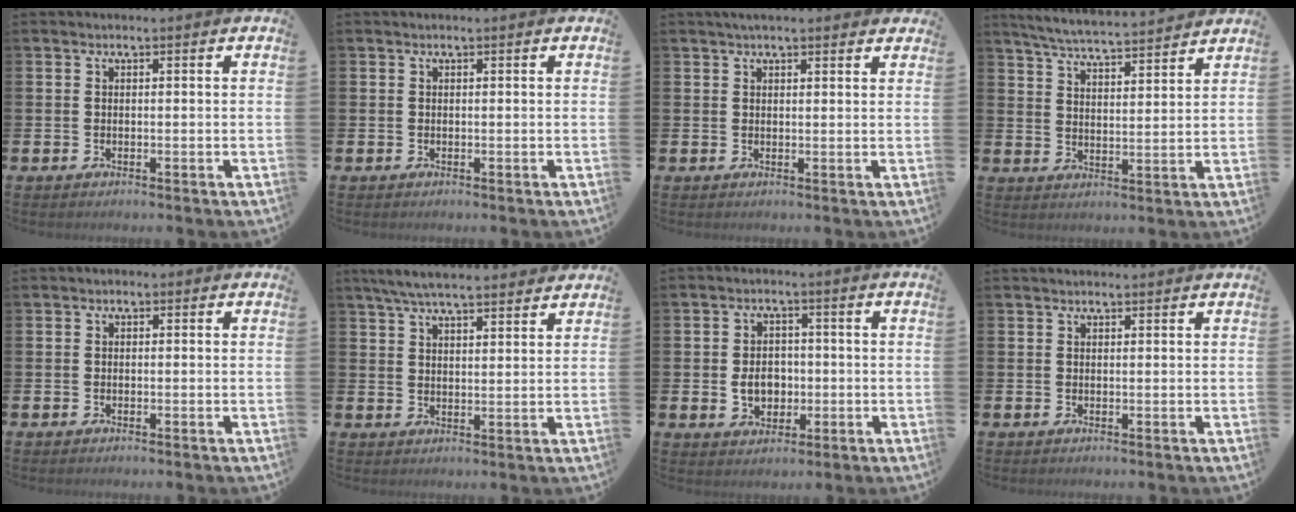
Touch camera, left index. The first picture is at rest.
{"total": 0.0}
{"total": 2.3, "force": [2.1, 0.4, 0.8], "torque": [-0.009, -0.004, 0.036]}
{"total": 5.6, "force": [5.5, 0.0, 1.0], "torque": [-0.042, -0.037, 0.096]}
{"total": 0.7, "force": [-0.4, 0.5, 0.1], "torque": [-0.001, 0.004, -0.010]}
{"total": 5.9, "force": [5.5, 0.9, 1.9], "torque": [-0.048, -0.017, 0.099]}
{"total": 4.4, "force": [-0.6, 3.5, 2.6], "torque": [-0.038, 0.002, -0.019]}
{"total": 0.7, "force": [0.7, 0.1, 0.2], "torque": [0.007, -0.003, 0.010]}